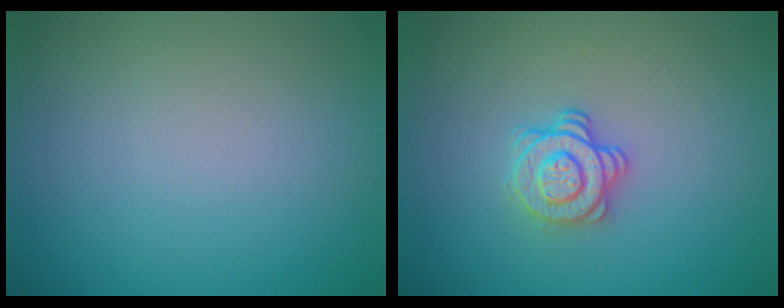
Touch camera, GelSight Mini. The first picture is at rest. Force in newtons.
{"total": 2.9, "press": 2.5, "slide": 1.3}